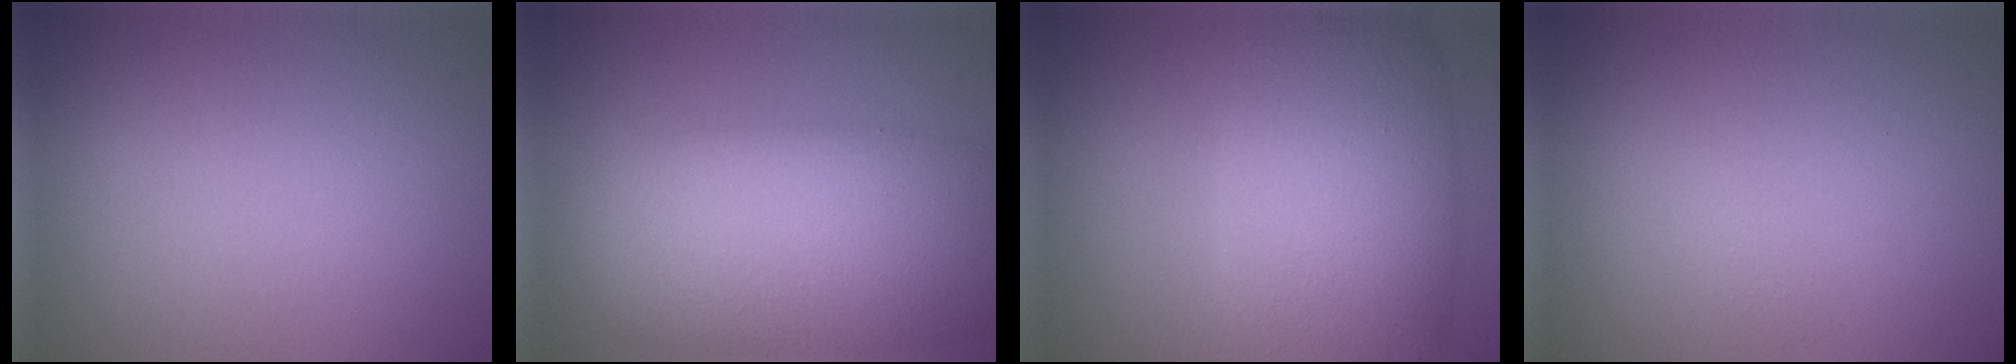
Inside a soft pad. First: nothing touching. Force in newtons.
{"total": 10.7, "press": 10.6, "slide": 0.4}
{"total": 11.0, "press": 11.0, "slide": 0.4}
{"total": 0.5, "press": 0.5, "slide": 0.0}